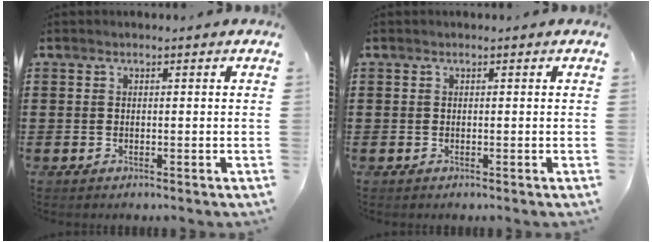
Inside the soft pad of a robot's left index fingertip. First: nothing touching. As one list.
[{"total": 0.0}]